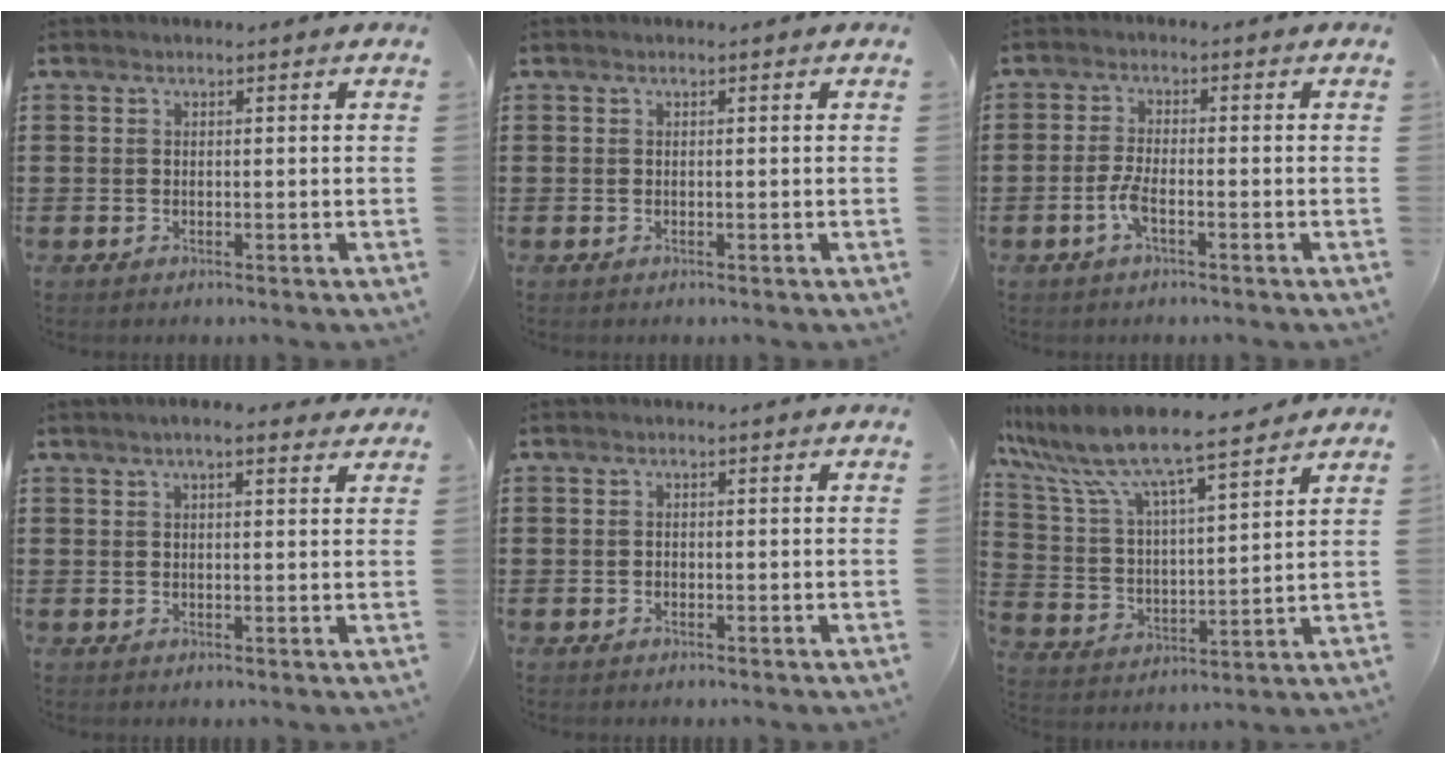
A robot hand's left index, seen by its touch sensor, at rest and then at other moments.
{"total": 0.0}
{"total": 3.4, "force": [-1.6, 0.9, 2.9], "torque": [-0.078, -0.006, -0.036]}
{"total": 3.1, "force": [2.2, 0.5, 2.1], "torque": [-0.045, 0.006, 0.039]}
{"total": 0.5, "force": [-0.3, 0.4, 0.2], "torque": [-0.007, 0.001, -0.006]}
{"total": 9.1, "force": [8.1, 0.7, 4.2], "torque": [-0.115, -0.048, 0.136]}